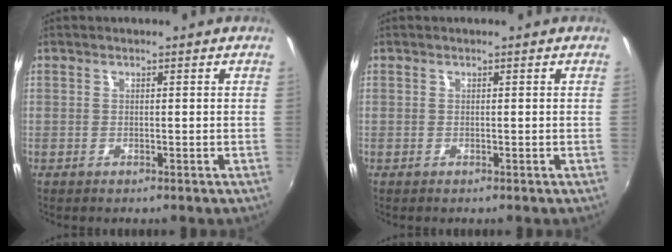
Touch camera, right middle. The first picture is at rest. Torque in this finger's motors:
{"motor_torque": [0.01, 0.05, 0.04, 0.00]}